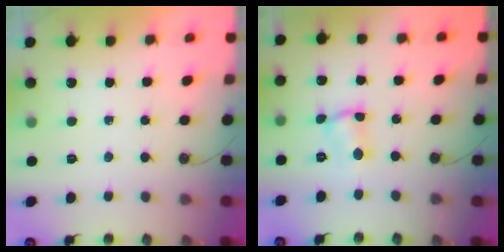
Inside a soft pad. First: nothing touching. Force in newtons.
{"total": 2.9, "press": 2.9, "slide": 0.2}